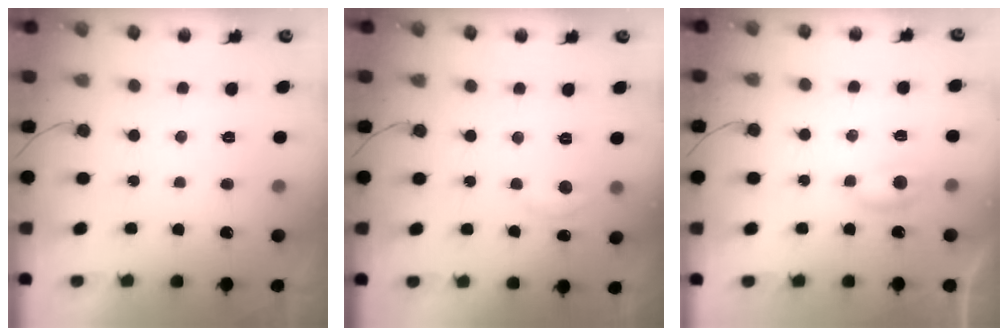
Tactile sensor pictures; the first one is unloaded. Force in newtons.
{"total": 4.0, "press": 4.0, "slide": 0.5}
{"total": 5.0, "press": 4.9, "slide": 0.6}